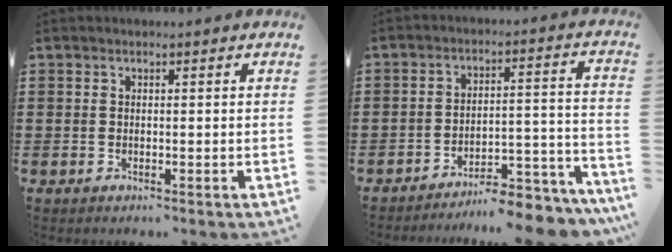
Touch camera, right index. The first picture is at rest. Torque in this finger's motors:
{"motor_torque": [0.34, -0.10, -0.05, -0.22]}